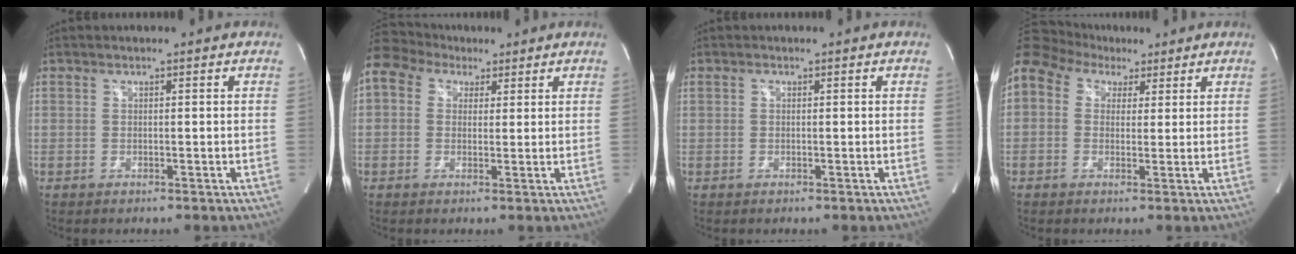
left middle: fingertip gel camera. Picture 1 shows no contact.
{"total": 8.4, "force": [5.6, 5.7, 2.8], "torque": [-0.061, 0.056, 0.105]}
{"total": 0.0}
{"total": 14.0, "force": [7.9, 9.9, 6.0], "torque": [-0.167, 0.087, 0.145]}